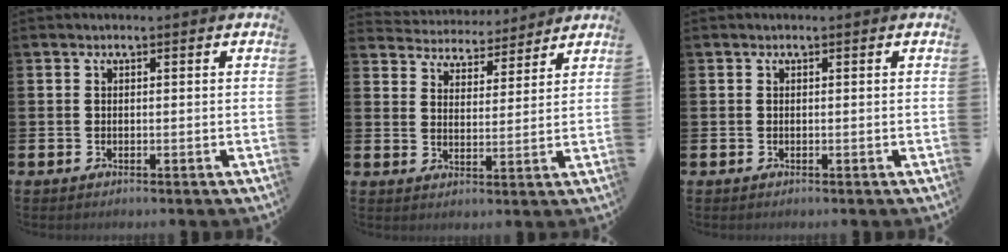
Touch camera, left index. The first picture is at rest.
{"total": 4.7, "force": [4.5, 1.2, -0.3], "torque": [-0.015, -0.036, 0.078]}
{"total": 0.0}